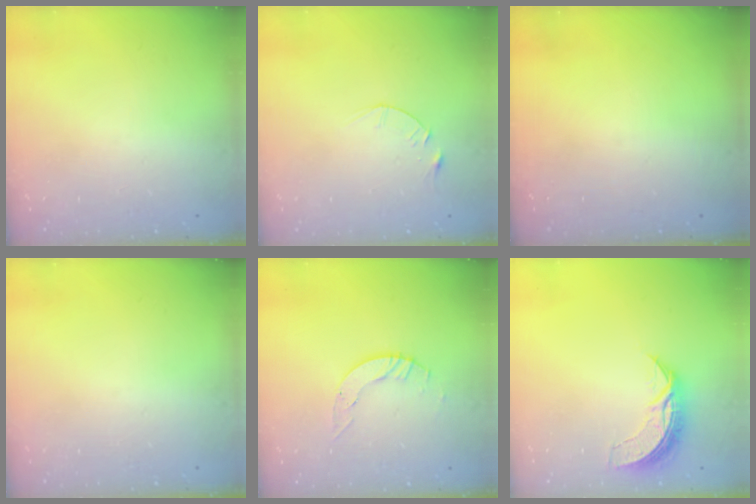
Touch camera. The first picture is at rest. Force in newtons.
{"total": 3.1, "press": 3.1, "slide": 0.4}
{"total": 0.0}
{"total": 0.0}
{"total": 4.0, "press": 4.0, "slide": 0.5}
{"total": 7.7, "press": 7.7, "slide": 0.0}